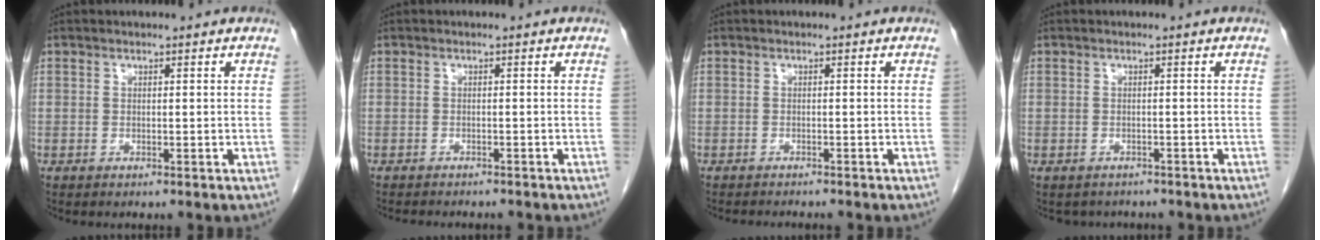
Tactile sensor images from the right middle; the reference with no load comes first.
{"total": 5.9, "force": [-5.3, 1.4, 2.2], "torque": [-0.026, -0.003, -0.068]}
{"total": 3.4, "force": [-3.2, 0.3, 1.1], "torque": [-0.014, -0.006, -0.042]}
{"total": 3.0, "force": [-2.6, 1.5, 0.1], "torque": [-0.005, 0.002, -0.035]}